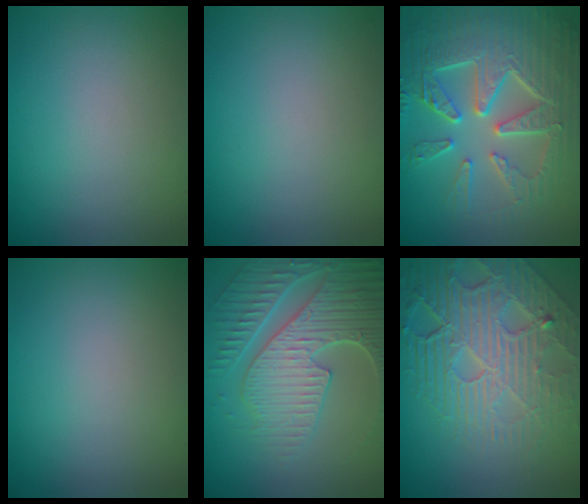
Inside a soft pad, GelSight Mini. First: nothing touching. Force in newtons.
{"total": 0.0}
{"total": 8.9, "press": 6.5, "slide": 6.1}
{"total": 0.0}
{"total": 6.7, "press": 5.5, "slide": 3.9}
{"total": 8.2, "press": 5.7, "slide": 5.9}